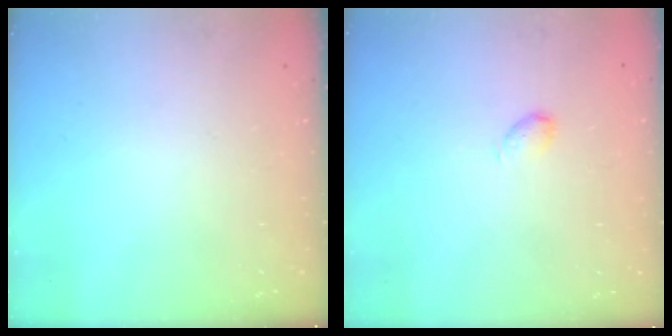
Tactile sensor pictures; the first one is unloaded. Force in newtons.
{"total": 3.8, "press": 3.8, "slide": 0.7}